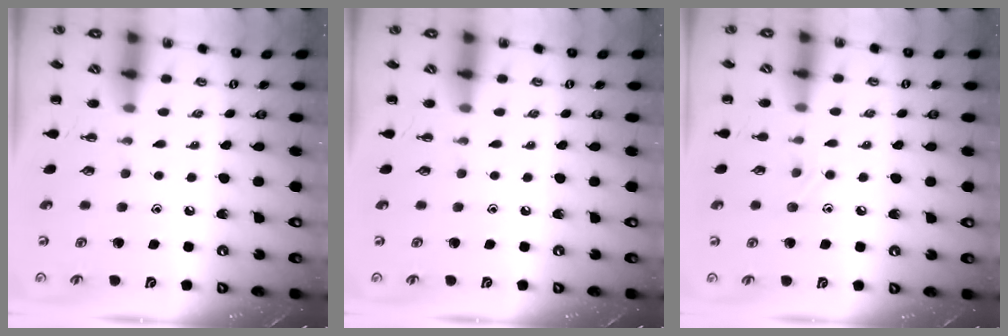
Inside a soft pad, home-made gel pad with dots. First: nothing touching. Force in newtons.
{"total": 0.0}
{"total": 7.2, "press": 7.0, "slide": 1.8}